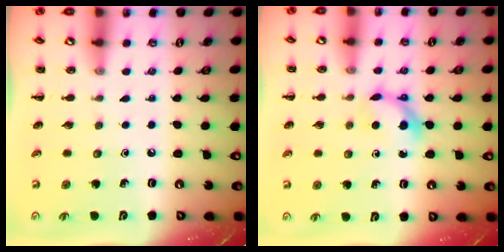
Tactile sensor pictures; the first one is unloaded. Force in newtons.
{"total": 5.8, "press": 5.6, "slide": 1.6}